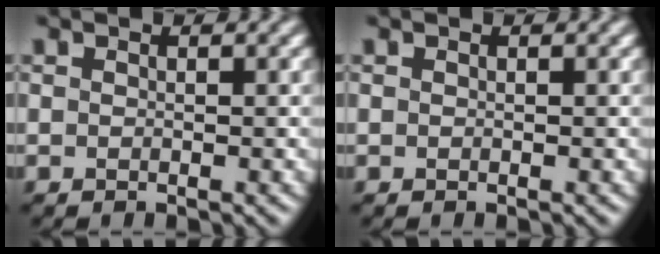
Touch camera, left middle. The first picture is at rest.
{"total": 0.0}